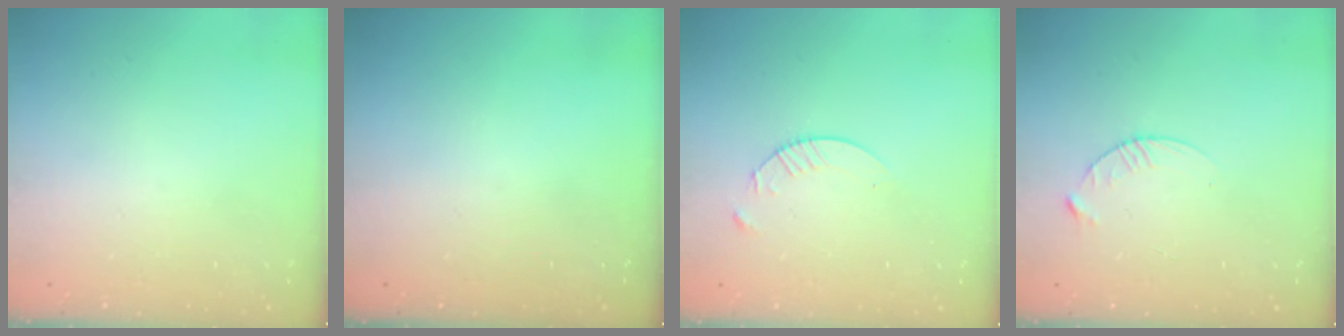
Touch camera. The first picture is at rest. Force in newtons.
{"total": 0.0}
{"total": 4.8, "press": 4.8, "slide": 0.6}
{"total": 3.7, "press": 3.7, "slide": 0.4}